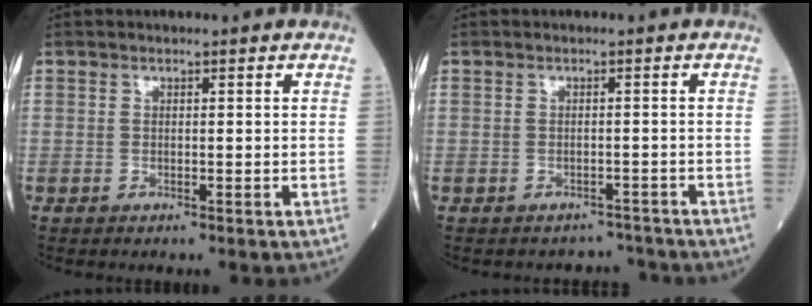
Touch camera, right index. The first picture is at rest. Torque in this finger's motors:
{"motor_torque": [-0.15, -0.03, -0.08, -0.04]}